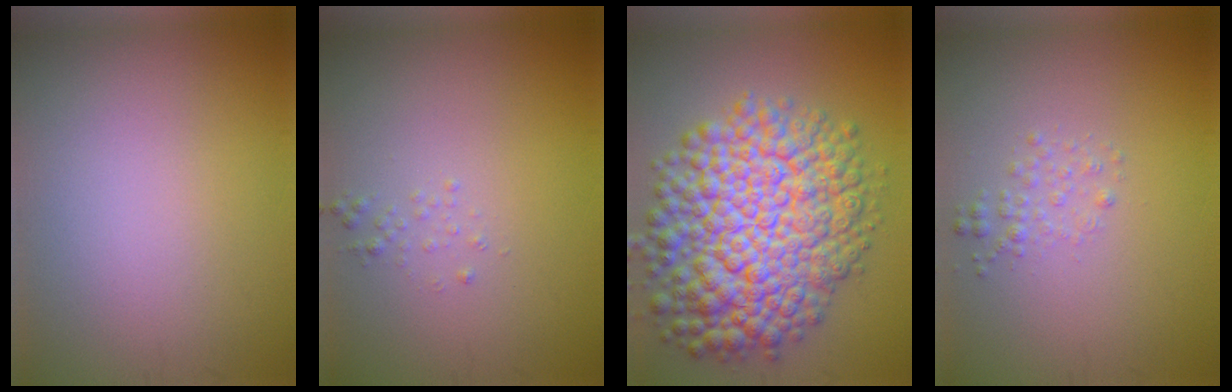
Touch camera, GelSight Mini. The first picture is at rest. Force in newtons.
{"total": 0.7, "press": 0.6, "slide": 0.1}
{"total": 12.8, "press": 12.8, "slide": 0.4}
{"total": 1.3, "press": 1.3, "slide": 0.1}